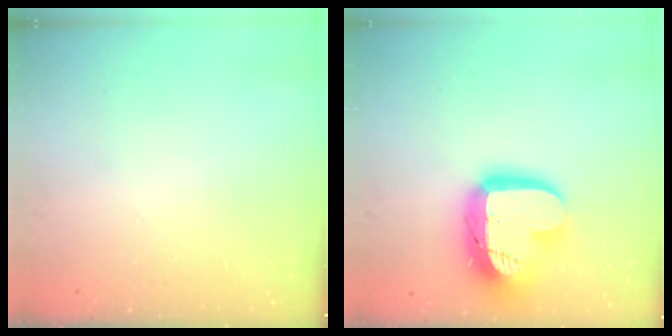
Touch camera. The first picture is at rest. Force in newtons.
{"total": 20.6, "press": 20.6, "slide": 1.5}